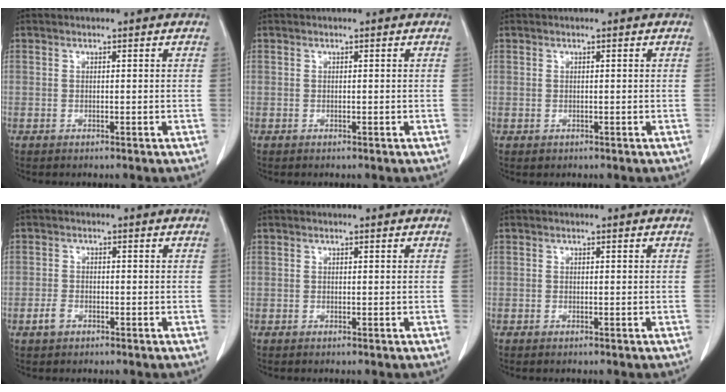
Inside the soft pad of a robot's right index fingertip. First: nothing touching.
{"total": 0.0}
{"total": 0.7, "force": [-0.1, 0.7, 0.1], "torque": [-0.002, 0.003, 0.003]}
{"total": 2.5, "force": [-1.4, 1.7, 1.3], "torque": [-0.028, 0.004, -0.021]}
{"total": 0.0}
{"total": 0.9, "force": [-0.5, 0.5, 0.6], "torque": [-0.013, 0.000, -0.004]}